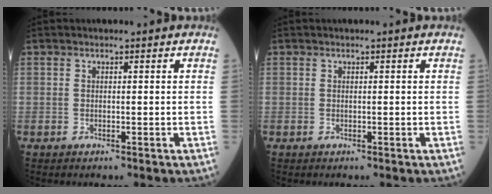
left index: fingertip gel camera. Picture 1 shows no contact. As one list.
[{"total": 0.0}]